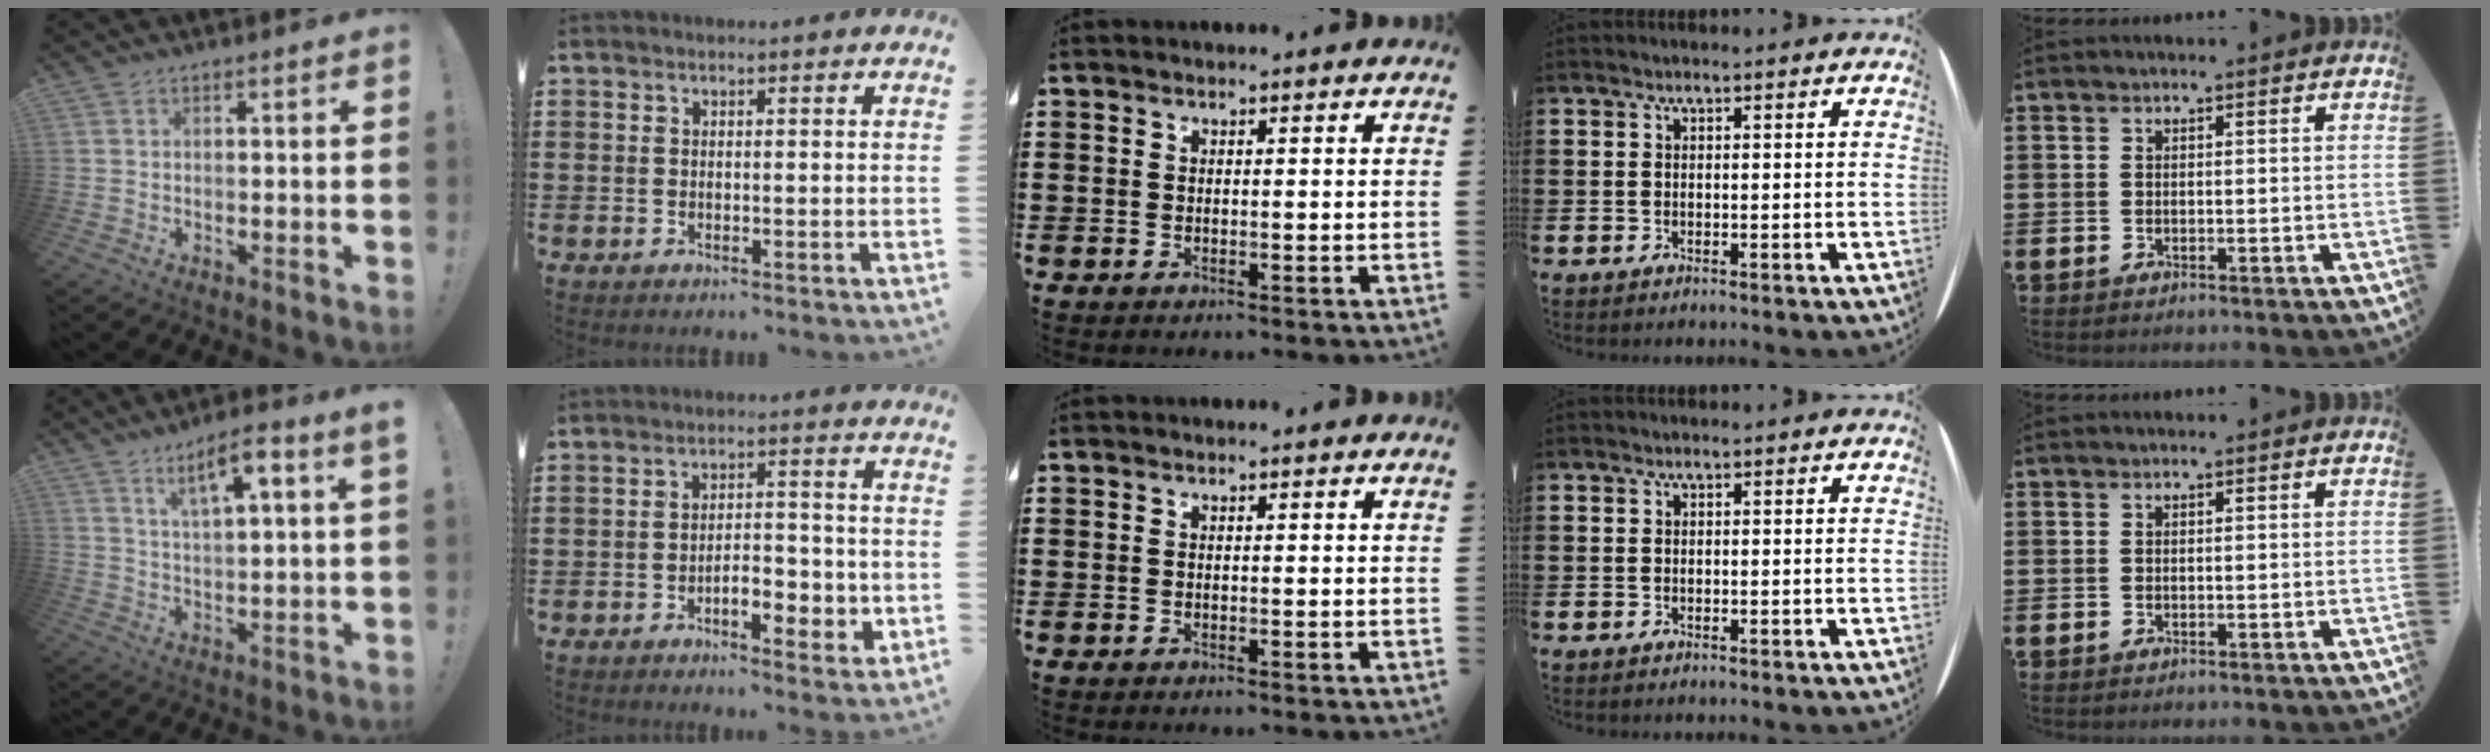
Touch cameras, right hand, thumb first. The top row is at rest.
{"thumb": {"total": 8.5, "force": [5.1, 1.0, 6.8], "torque": [-0.107, -0.019, 0.080]}, "index": {"total": 5.8, "force": [-2.1, 2.6, 4.8], "torque": [-0.064, 0.004, -0.041]}}